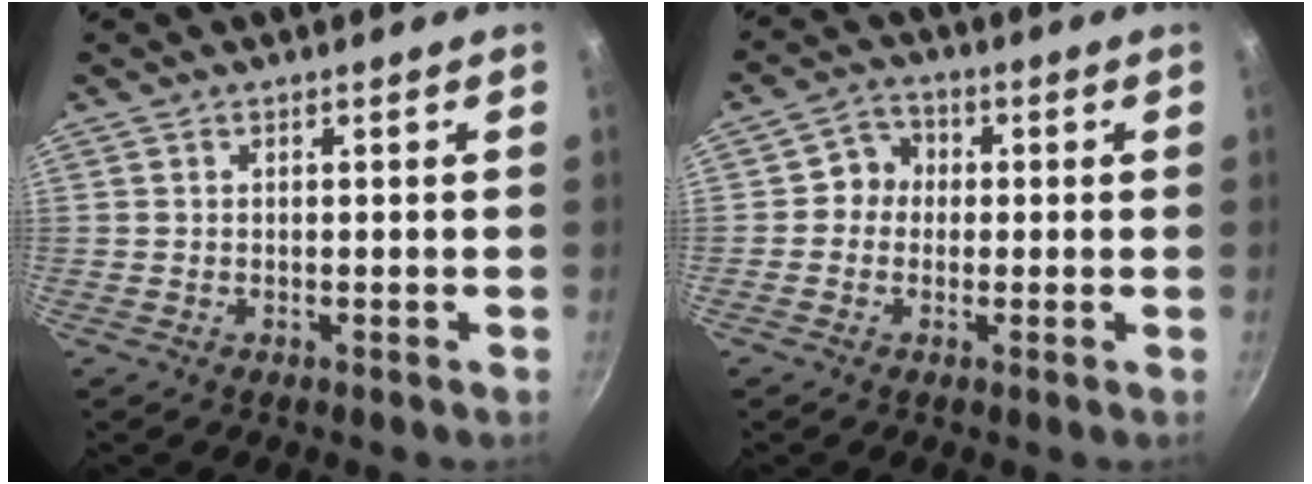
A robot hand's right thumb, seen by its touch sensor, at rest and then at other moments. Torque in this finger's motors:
{"motor_torque": [-0.33, 0.29, 0.20, -0.17, -0.01]}